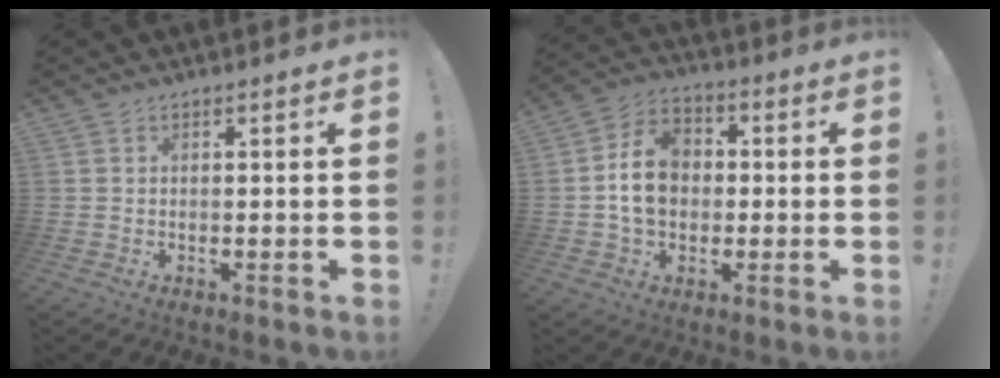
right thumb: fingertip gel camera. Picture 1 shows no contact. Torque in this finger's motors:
{"motor_torque": [1.56, 2.35, 1.10, -0.88, 0.09]}